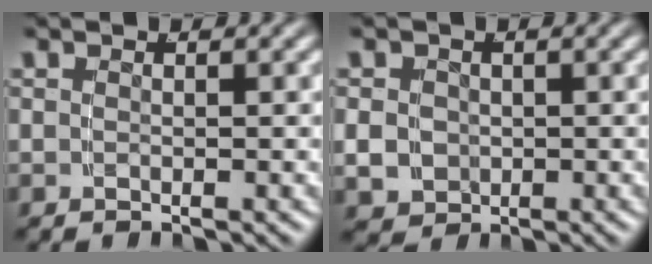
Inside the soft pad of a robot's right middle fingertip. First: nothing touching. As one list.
[{"total": 2.8, "force": [-0.1, 2.6, 1.0], "torque": [-0.024, -0.012, 0.005]}]